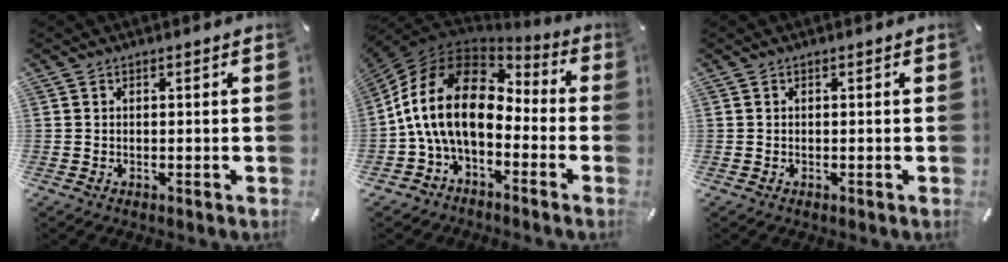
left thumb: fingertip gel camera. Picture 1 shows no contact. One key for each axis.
{"total": 17.9, "fx": -1.6, "fy": 11.3, "fz": 13.7, "tx": -0.296, "ty": 0.023, "tz": -0.033}
{"total": 0.0}